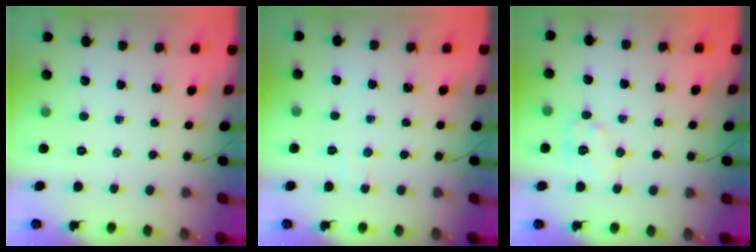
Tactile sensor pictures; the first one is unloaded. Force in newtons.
{"total": 2.4, "press": 2.3, "slide": 0.6}
{"total": 7.7, "press": 7.6, "slide": 0.5}